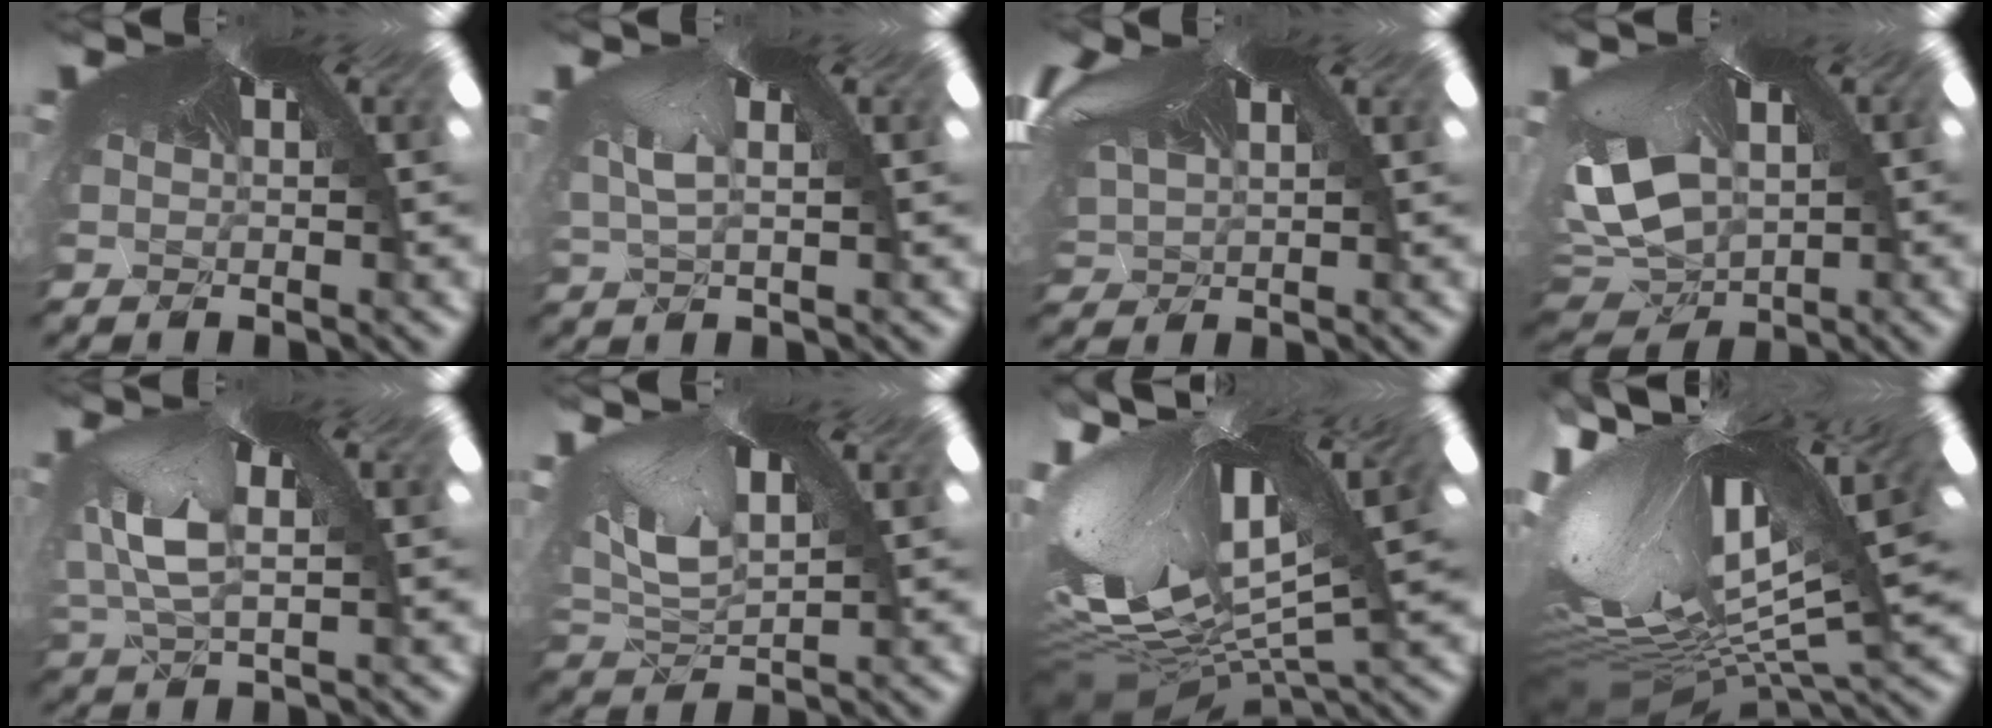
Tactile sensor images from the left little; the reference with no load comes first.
{"total": 1.7, "force": [-1.5, 0.6, 0.5], "torque": [-0.037, -0.028, 0.014]}
{"total": 1.2, "force": [0.6, 0.9, -0.4], "torque": [-0.021, -0.010, 0.029]}
{"total": 4.6, "force": [-3.6, 2.8, -0.4], "torque": [-0.063, -0.080, -0.011]}
{"total": 4.0, "force": [-3.3, 1.9, -1.4], "torque": [-0.050, -0.059, -0.018]}
{"total": 3.0, "force": [-2.0, 2.2, -0.2], "torque": [-0.042, -0.057, 0.004]}
{"total": 4.1, "force": [-3.2, 1.4, 2.2], "torque": [-0.110, -0.097, -0.008]}
{"total": 4.6, "force": [-3.7, 0.3, 2.7], "torque": [-0.108, -0.104, -0.007]}